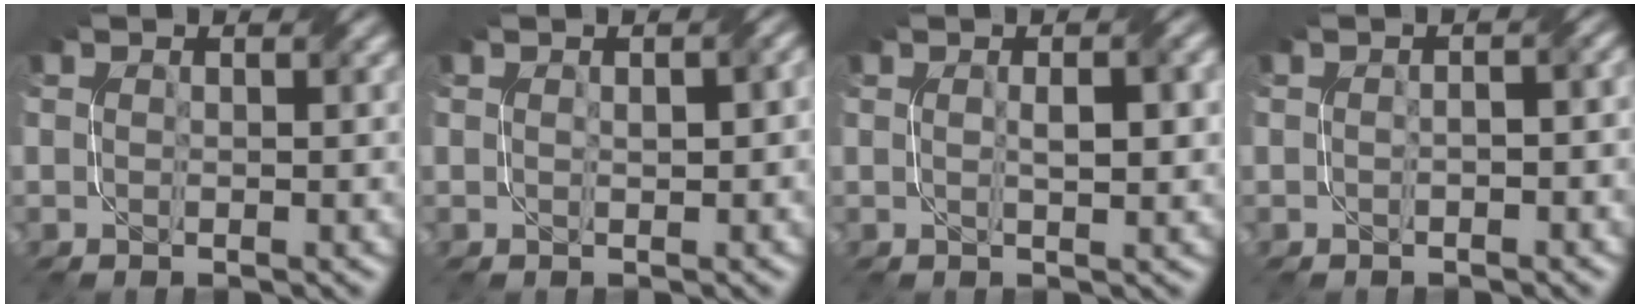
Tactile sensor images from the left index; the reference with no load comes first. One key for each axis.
{"total": 1.5, "fx": 0.3, "fy": 0.5, "fz": 1.4, "tx": -0.021, "ty": 0.005, "tz": 0.010}
{"total": 2.6, "fx": 0.3, "fy": 0.6, "fz": 2.6, "tx": -0.042, "ty": 0.005, "tz": 0.006}
{"total": 1.8, "fx": -0.4, "fy": 0.8, "fz": 1.6, "tx": -0.024, "ty": 0.000, "tz": -0.004}